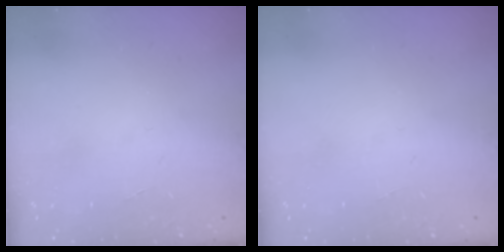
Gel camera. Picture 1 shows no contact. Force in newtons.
{"total": 0.0}